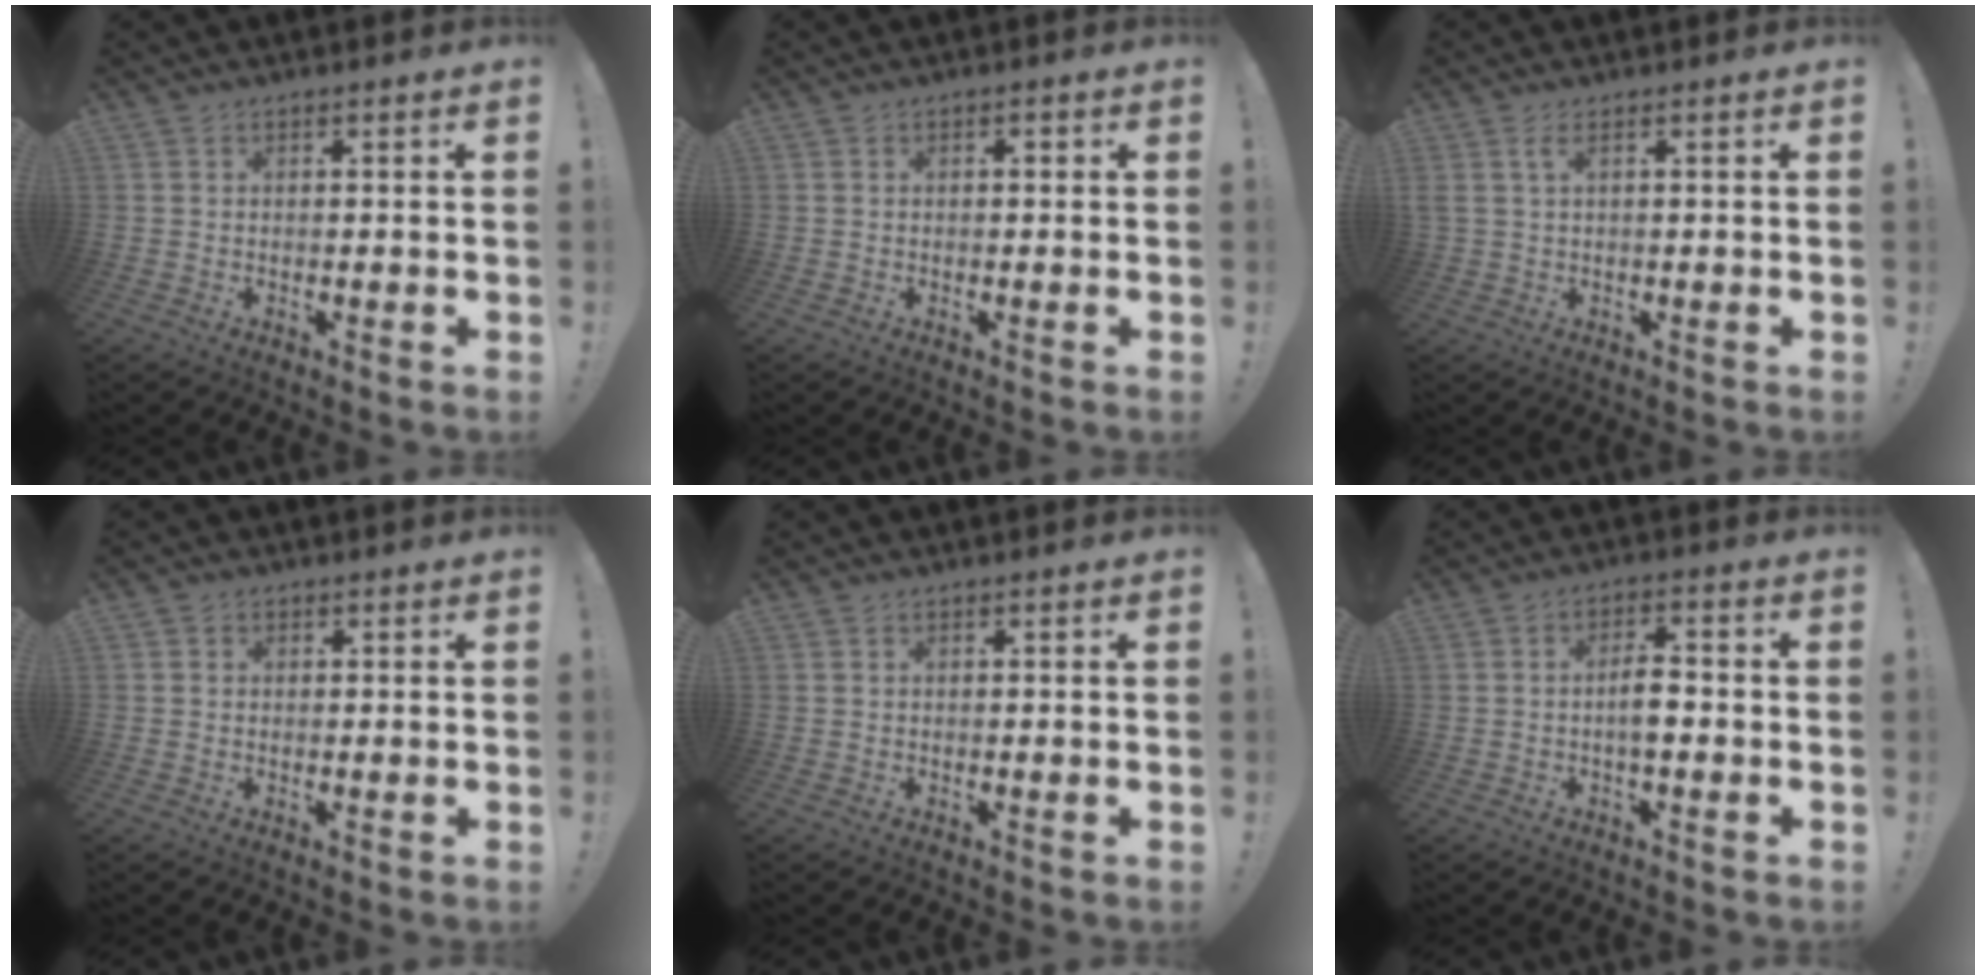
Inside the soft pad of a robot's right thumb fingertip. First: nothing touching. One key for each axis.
{"total": 0.7, "fx": -0.3, "fy": 0.5, "fz": 0.4, "tx": -0.002, "ty": 0.002, "tz": -0.008}
{"total": 2.4, "fx": 0.9, "fy": 0.6, "fz": 2.2, "tx": -0.043, "ty": 0.001, "tz": 0.017}
{"total": 1.0, "fx": 0.2, "fy": 1.0, "fz": 0.1, "tx": 0.005, "ty": -0.001, "tz": 0.002}
{"total": 0.0}
{"total": 5.5, "fx": -0.8, "fy": 2.4, "fz": 4.9, "tx": -0.084, "ty": 0.005, "tz": -0.018}